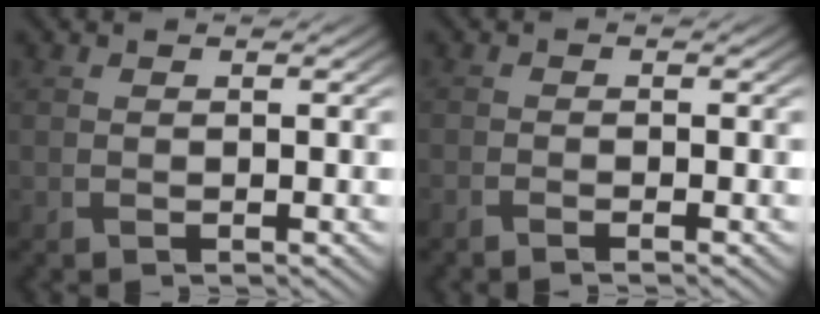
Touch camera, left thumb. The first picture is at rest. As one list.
[{"total": 1.0, "force": [-0.9, 0.0, 0.5], "torque": [-0.008, -0.003, -0.020]}]